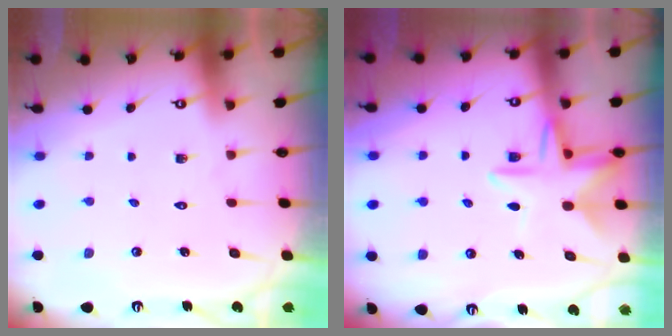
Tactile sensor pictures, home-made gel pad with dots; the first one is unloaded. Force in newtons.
{"total": 11.5, "press": 11.5, "slide": 1.2}